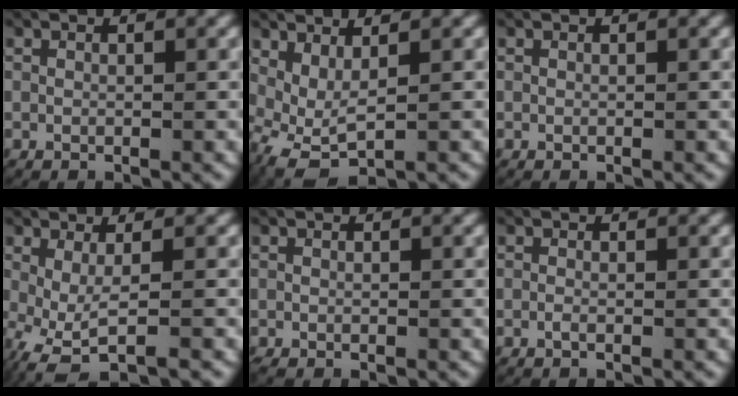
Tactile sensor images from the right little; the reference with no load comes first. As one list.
[{"total": 5.2, "force": [-0.5, 3.7, 3.6], "torque": [-0.094, -0.025, 0.003]}, {"total": 0.0}, {"total": 4.7, "force": [-1.3, 2.1, 3.9], "torque": [-0.080, -0.015, -0.009]}, {"total": 0.6, "force": [-0.5, 0.2, 0.3], "torque": [-0.009, -0.004, -0.006]}, {"total": 0.5, "force": [-0.4, 0.0, 0.3], "torque": [-0.013, -0.003, -0.007]}]